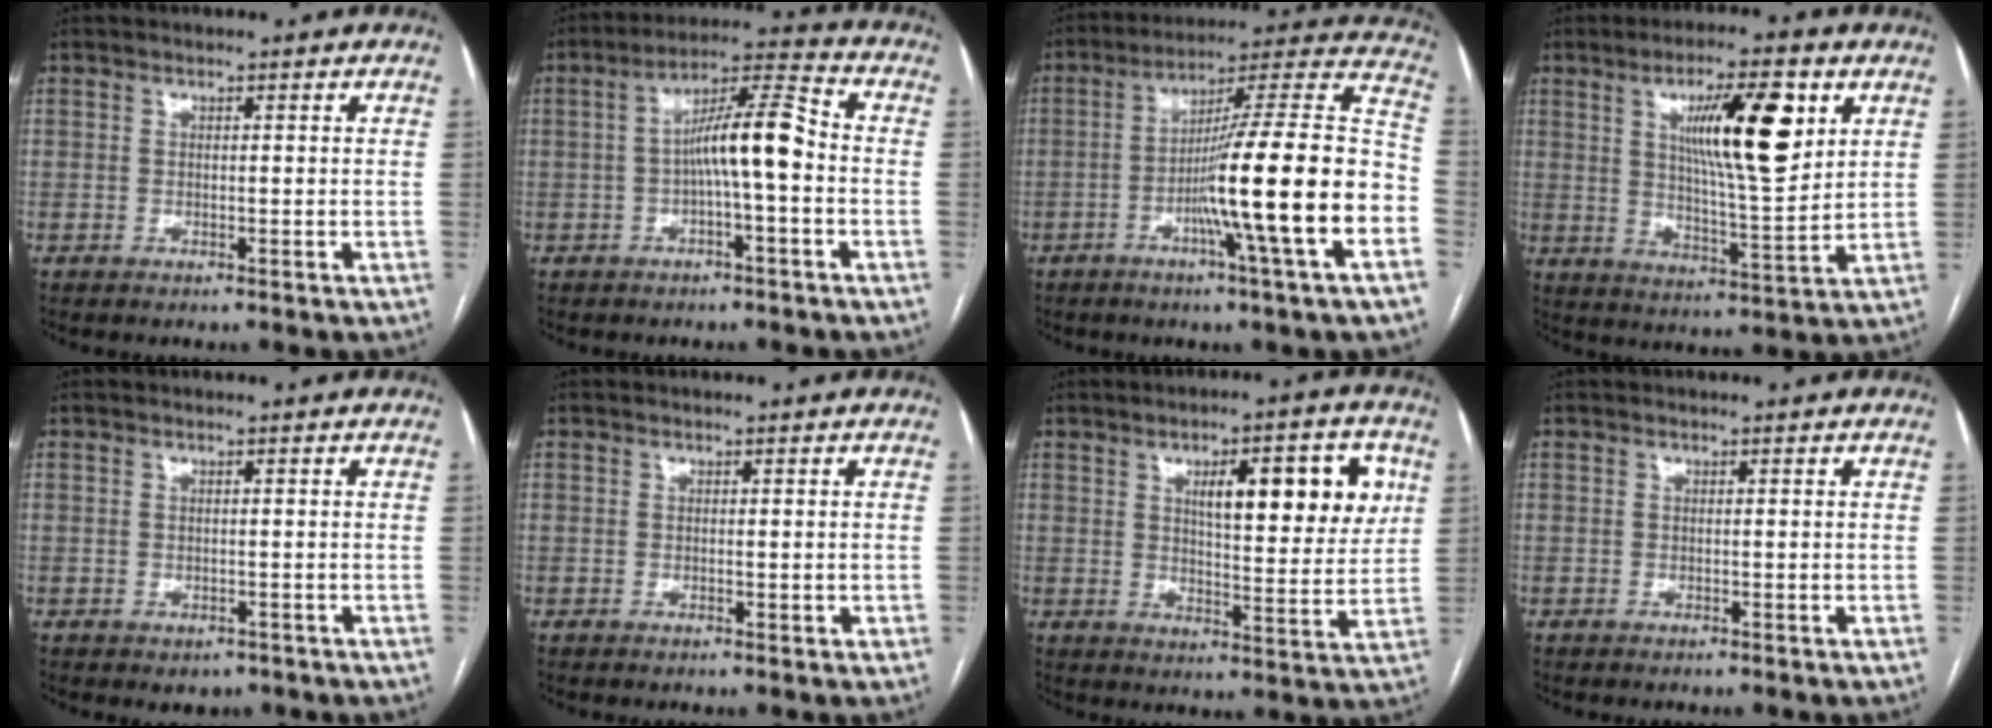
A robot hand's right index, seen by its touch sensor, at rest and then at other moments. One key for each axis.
{"total": 9.2, "fx": -1.1, "fy": 1.0, "fz": 9.1, "tx": -0.159, "ty": 0.028, "tz": -0.023}
{"total": 20.8, "fx": -6.2, "fy": -1.2, "fz": 19.8, "tx": -0.273, "ty": 0.005, "tz": -0.106}
{"total": 13.7, "fx": 5.1, "fy": 2.2, "fz": 12.5, "tx": -0.209, "ty": 0.000, "tz": 0.087}
{"total": 1.7, "fx": -0.9, "fy": 1.4, "fz": 0.6, "tx": -0.006, "ty": 0.001, "tz": -0.002}
{"total": 0.8, "fx": 0.0, "fy": 0.6, "fz": 0.6, "tx": -0.009, "ty": -0.001, "tz": 0.004}
{"total": 13.2, "fx": 4.7, "fy": 3.6, "fz": 11.8, "tx": -0.161, "ty": 0.011, "tz": 0.068}
{"total": 0.0}